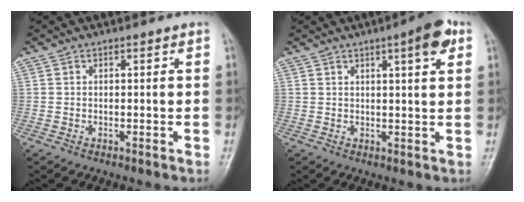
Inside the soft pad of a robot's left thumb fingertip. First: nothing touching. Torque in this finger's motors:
{"motor_torque": [0.11, 0.18, 0.21, 0.09, 0.10]}